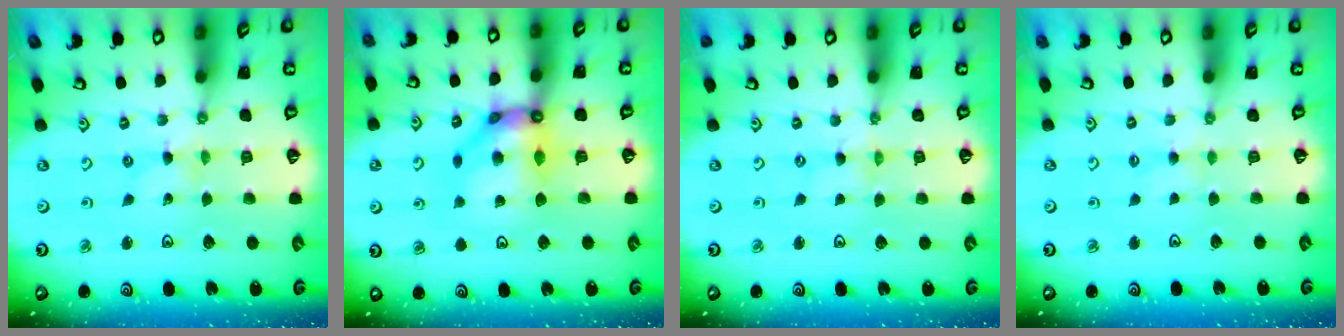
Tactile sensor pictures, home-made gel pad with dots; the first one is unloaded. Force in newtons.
{"total": 11.8, "press": 11.7, "slide": 1.3}
{"total": 0.0}
{"total": 2.1, "press": 2.0, "slide": 0.4}